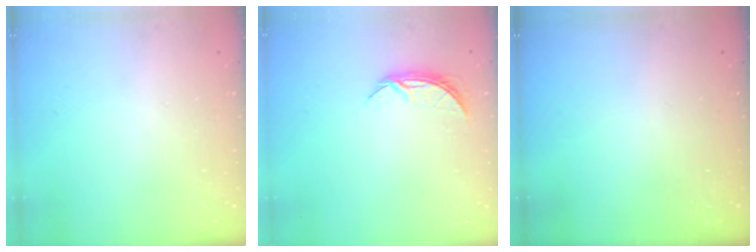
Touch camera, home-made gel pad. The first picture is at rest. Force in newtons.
{"total": 5.6, "press": 5.6, "slide": 0.5}
{"total": 0.0}